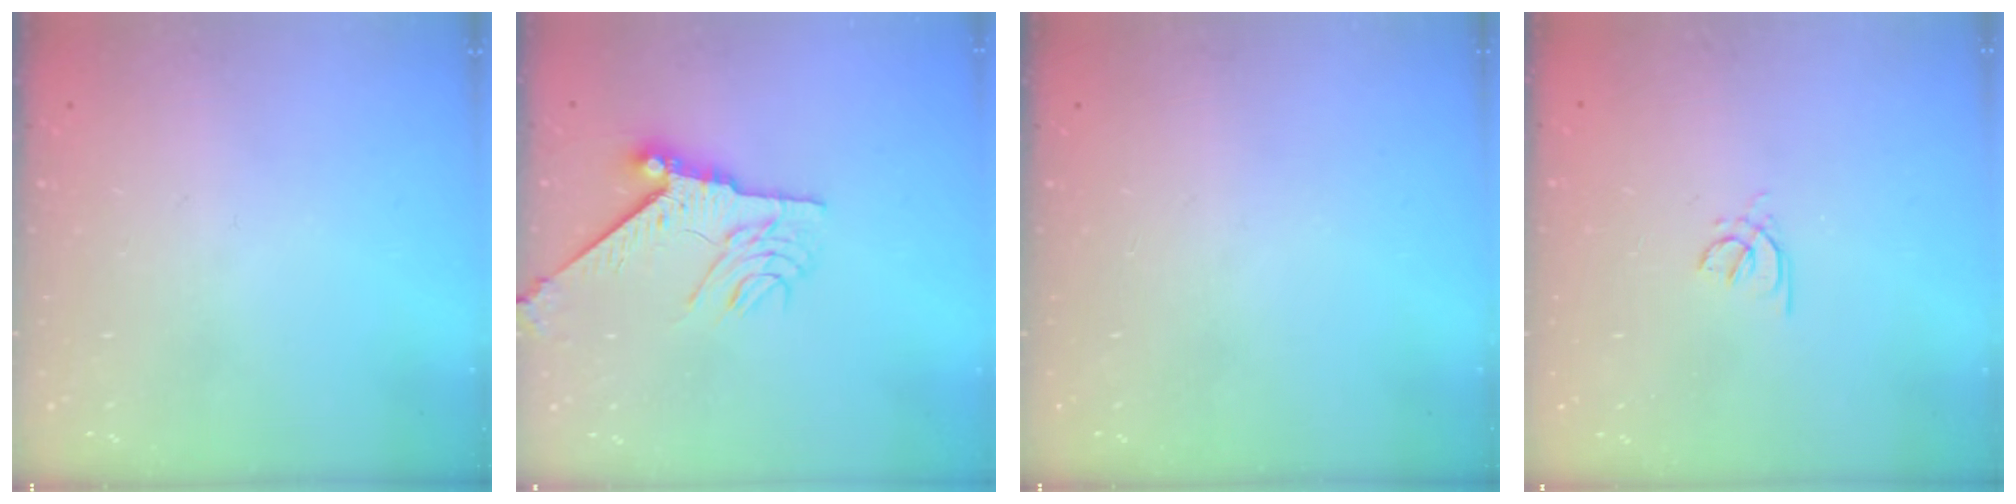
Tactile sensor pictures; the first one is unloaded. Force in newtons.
{"total": 9.3, "press": 9.2, "slide": 1.1}
{"total": 0.0}
{"total": 2.0, "press": 1.9, "slide": 0.5}